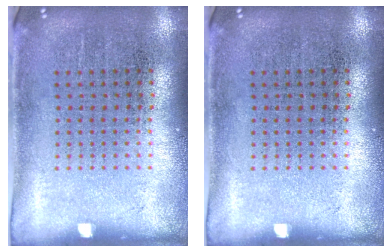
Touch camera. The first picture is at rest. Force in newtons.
{"total": 0.0}